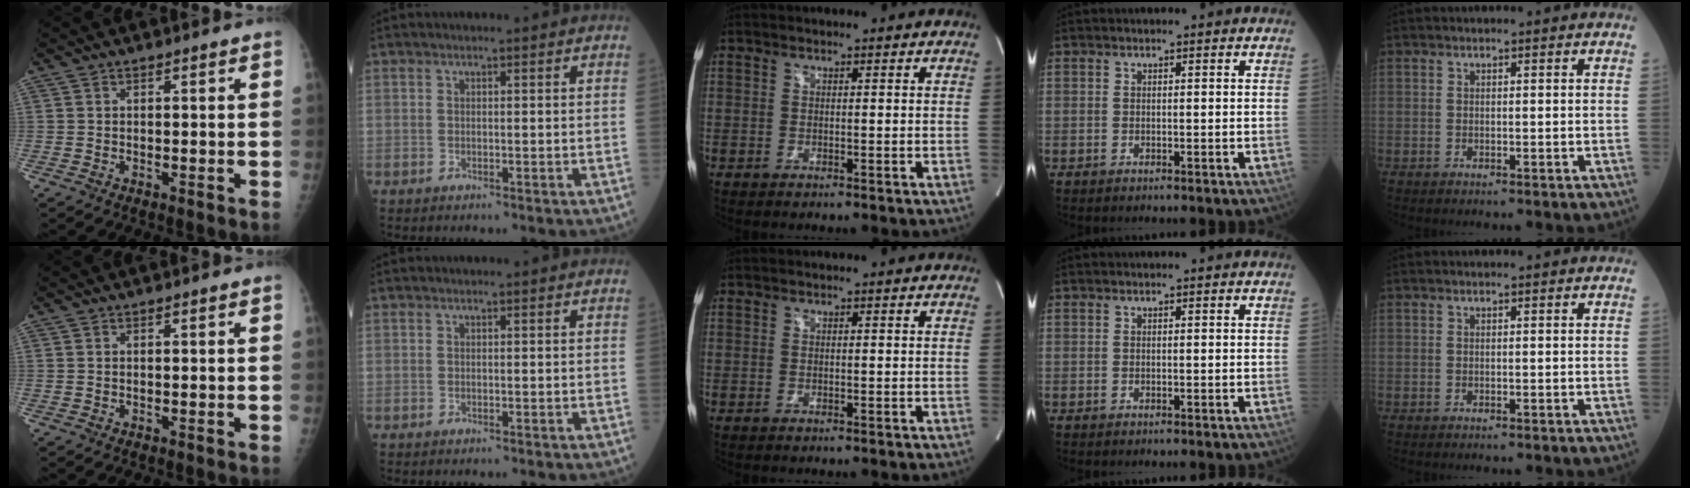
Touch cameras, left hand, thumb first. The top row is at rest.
{}